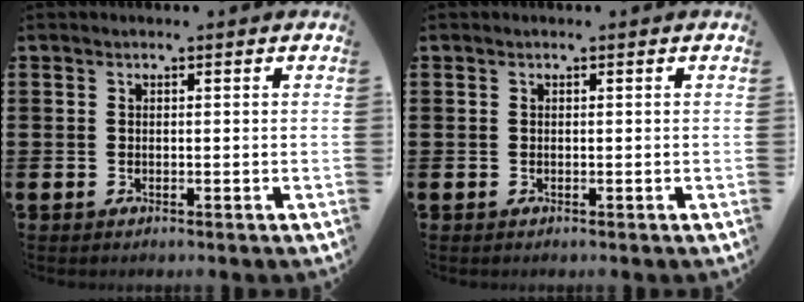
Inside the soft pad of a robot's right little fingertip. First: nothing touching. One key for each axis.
{"total": 0.0}